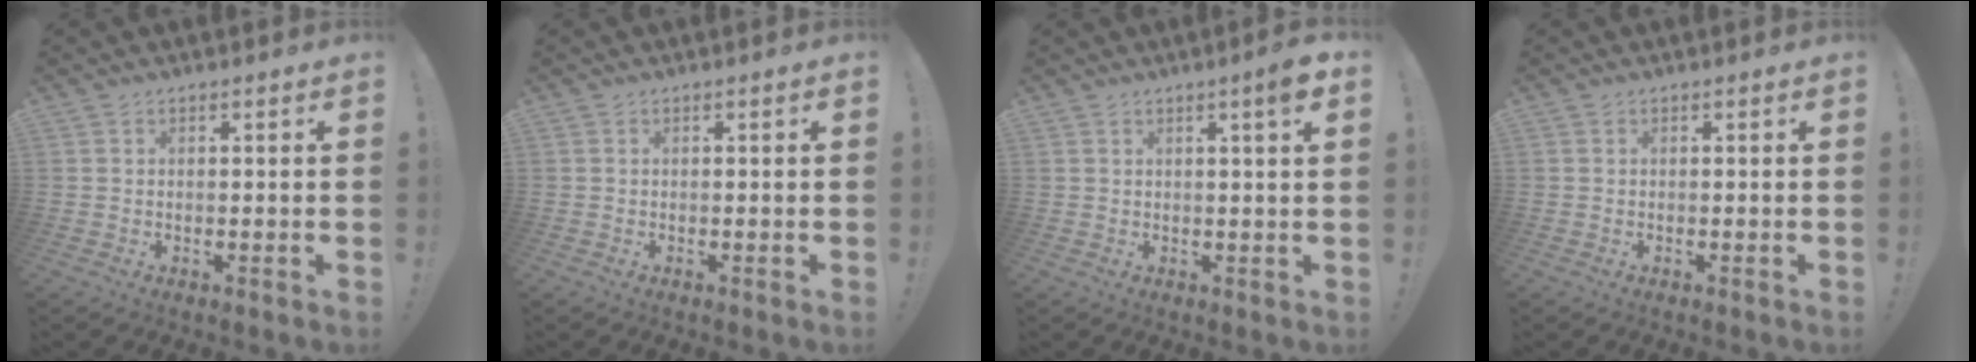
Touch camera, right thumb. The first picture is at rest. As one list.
[{"total": 0.6, "force": [-0.2, -0.2, 0.5], "torque": [-0.008, -0.001, -0.004]}, {"total": 4.5, "force": [2.1, -0.2, 4.0], "torque": [-0.052, -0.013, 0.027]}, {"total": 0.0}]